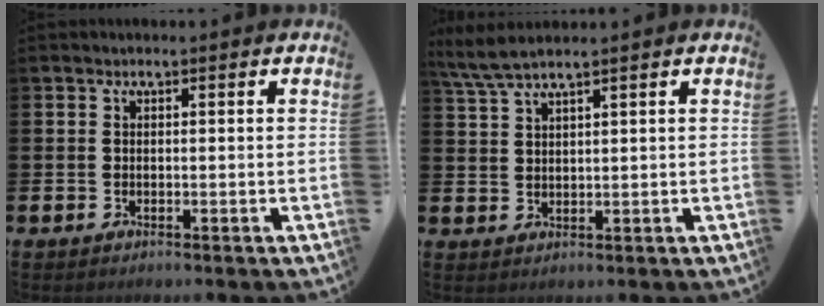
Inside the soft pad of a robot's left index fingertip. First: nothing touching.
{"total": 3.6, "force": [3.1, 0.0, 1.8], "torque": [-0.047, -0.003, 0.058]}